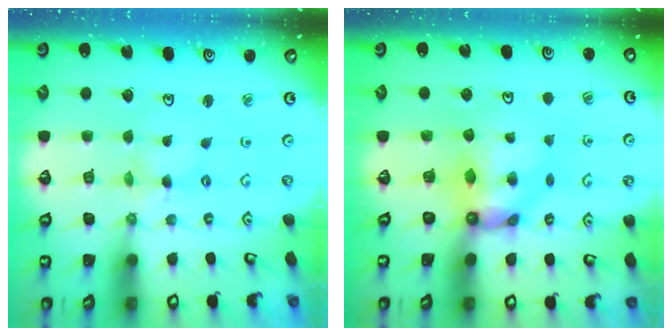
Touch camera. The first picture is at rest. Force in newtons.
{"total": 7.1, "press": 7.1, "slide": 0.6}